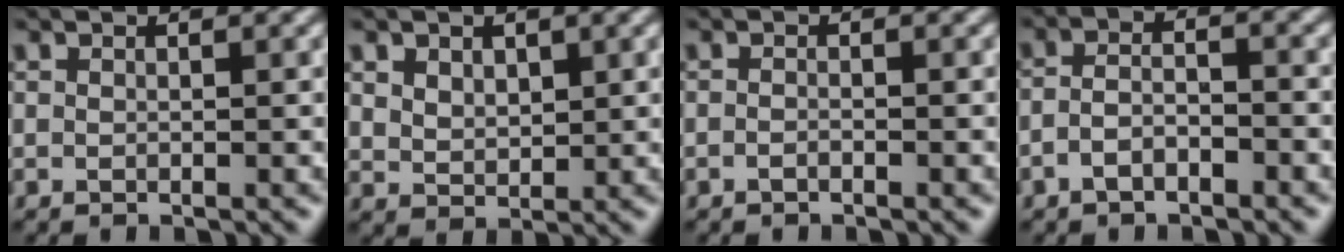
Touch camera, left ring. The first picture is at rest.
{"total": 2.3, "force": [1.1, 1.6, 1.3], "torque": [-0.027, -0.005, 0.024]}
{"total": 0.7, "force": [-0.5, 0.2, 0.5], "torque": [-0.008, -0.001, -0.011]}
{"total": 2.6, "force": [-1.4, 1.1, 1.9], "torque": [-0.038, 0.005, -0.032]}